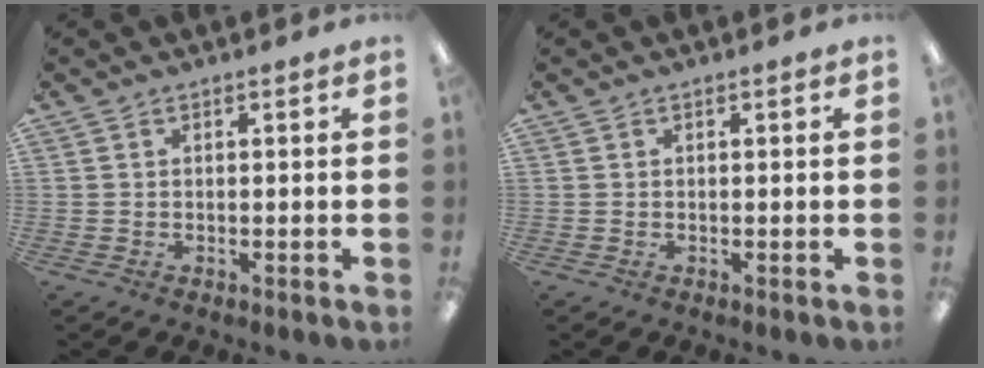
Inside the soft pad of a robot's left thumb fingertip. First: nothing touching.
{"total": 0.0}